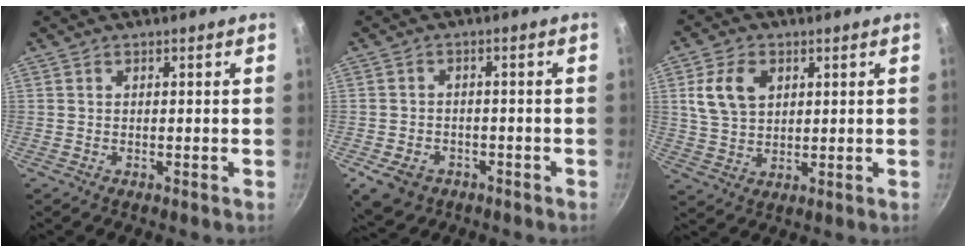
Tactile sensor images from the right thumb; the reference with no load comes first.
{"total": 7.0, "force": [-3.6, 5.2, 3.0], "torque": [-0.053, 0.017, -0.049]}
{"total": 8.8, "force": [2.8, 6.0, 5.7], "torque": [-0.100, -0.005, 0.058]}